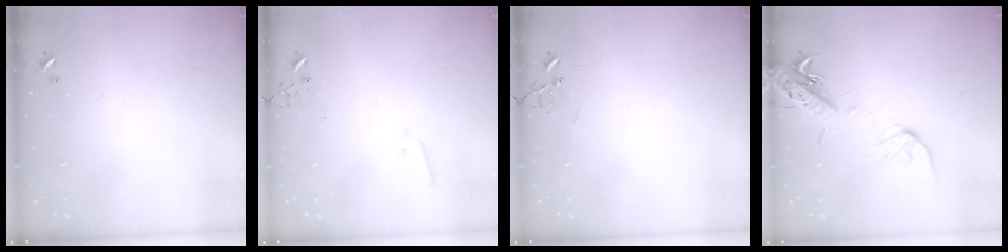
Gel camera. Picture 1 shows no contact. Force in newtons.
{"total": 2.1, "press": 2.0, "slide": 0.4}
{"total": 0.0}
{"total": 15.1, "press": 14.7, "slide": 3.3}